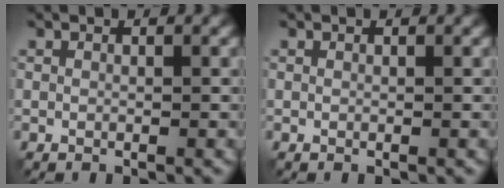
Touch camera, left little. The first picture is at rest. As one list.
[{"total": 0.0}]